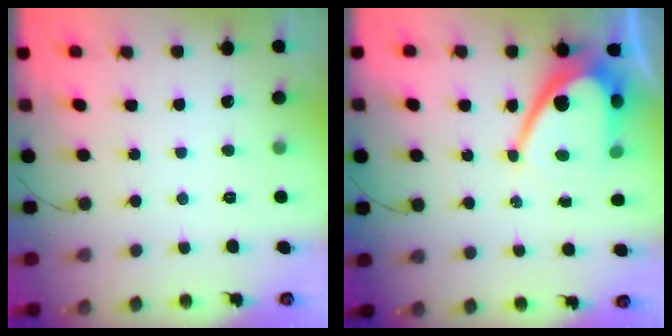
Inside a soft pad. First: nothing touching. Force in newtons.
{"total": 12.2, "press": 12.2, "slide": 1.1}